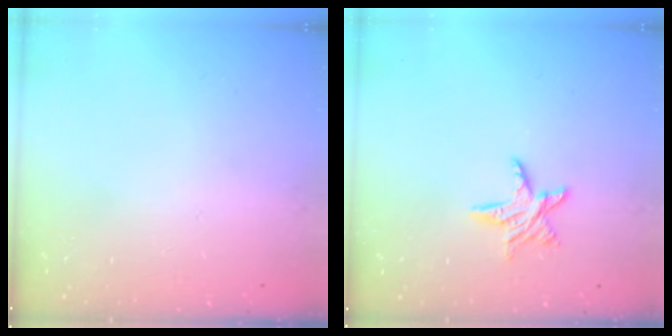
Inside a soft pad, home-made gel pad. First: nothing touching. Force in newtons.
{"total": 6.7, "press": 6.7, "slide": 0.3}